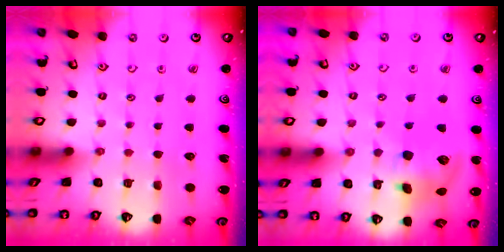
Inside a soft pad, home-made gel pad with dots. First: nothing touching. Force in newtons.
{"total": 10.8, "press": 10.7, "slide": 1.8}